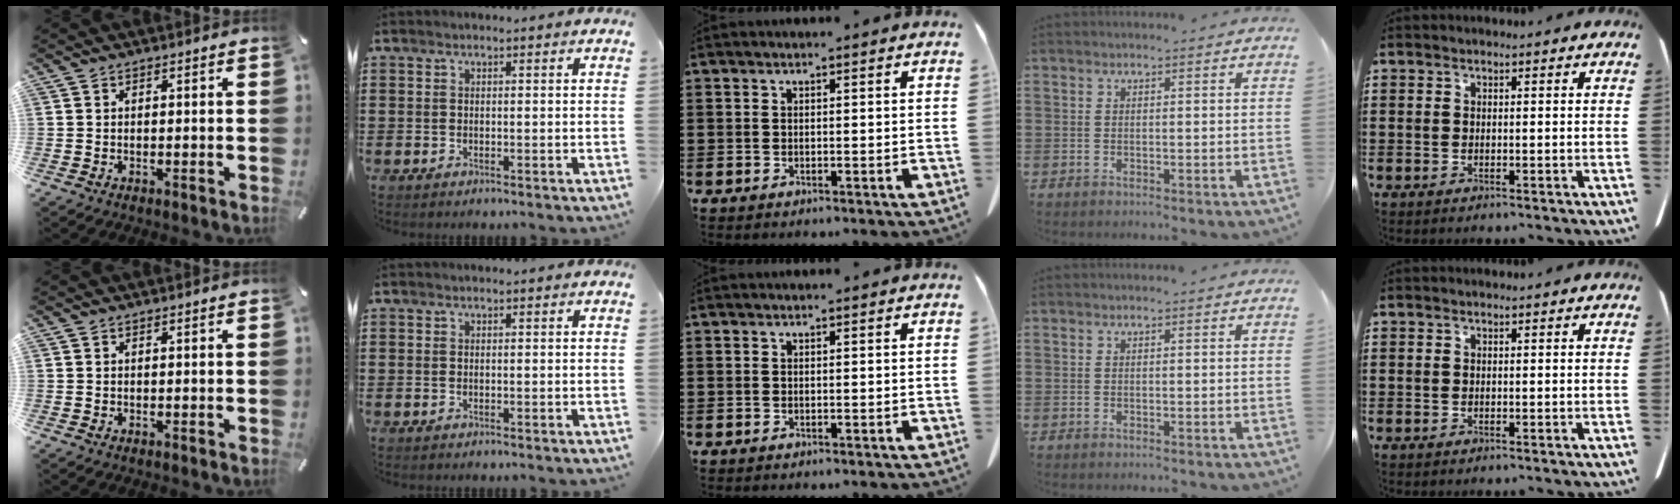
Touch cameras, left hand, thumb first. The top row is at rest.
{}